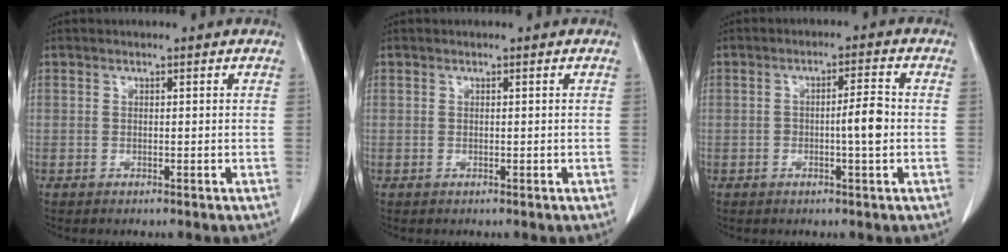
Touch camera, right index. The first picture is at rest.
{"total": 0.0}
{"total": 4.2, "force": [-0.8, 0.4, 4.1], "torque": [-0.064, 0.005, -0.012]}